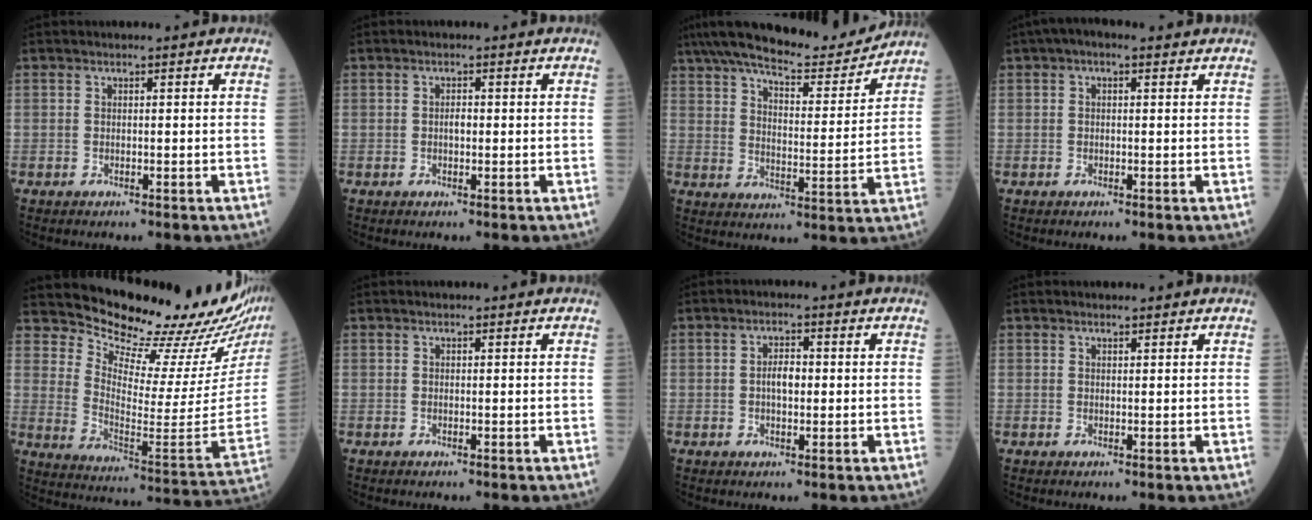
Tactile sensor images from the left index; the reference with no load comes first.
{"total": 1.3, "force": [-0.7, 0.6, 0.9], "torque": [-0.014, -0.001, -0.016]}
{"total": 16.8, "force": [15.1, 2.2, 7.0], "torque": [-0.115, -0.004, 0.220]}
{"total": 2.7, "force": [1.2, 1.3, 2.0], "torque": [-0.034, 0.025, 0.012]}
{"total": 21.5, "force": [20.1, 0.8, 7.6], "torque": [-0.135, -0.140, 0.261]}
{"total": 0.0}
{"total": 2.8, "force": [-0.6, 1.3, 2.4], "torque": [-0.042, 0.004, -0.016]}
{"total": 0.0}